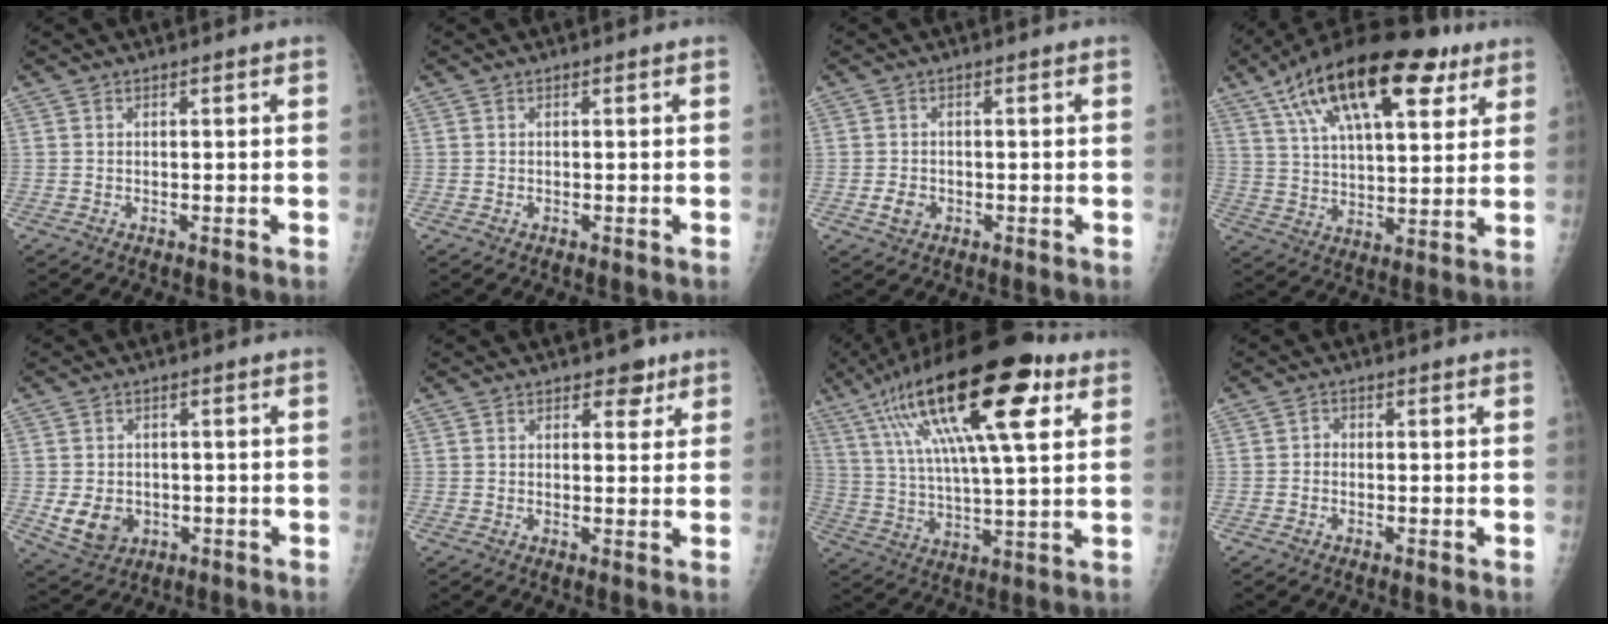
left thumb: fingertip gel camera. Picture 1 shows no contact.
{"total": 0.0}
{"total": 2.6, "force": [-0.9, 2.0, 1.4], "torque": [-0.019, 0.002, -0.012]}
{"total": 23.5, "force": [12.5, 9.9, 17.3], "torque": [-0.268, -0.009, 0.207]}
{"total": 6.6, "force": [-1.3, 5.4, 3.6], "torque": [-0.047, 0.002, -0.006]}
{"total": 3.6, "force": [2.2, 2.2, 1.8], "torque": [0.001, -0.009, 0.027]}
{"total": 25.7, "force": [11.9, 7.5, 21.5], "torque": [-0.364, -0.004, 0.197]}
{"total": 1.2, "force": [-0.4, 1.0, 0.5], "torque": [0.002, 0.005, -0.012]}